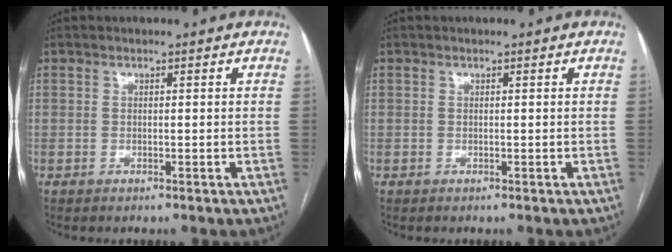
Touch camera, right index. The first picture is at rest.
{"total": 0.0}